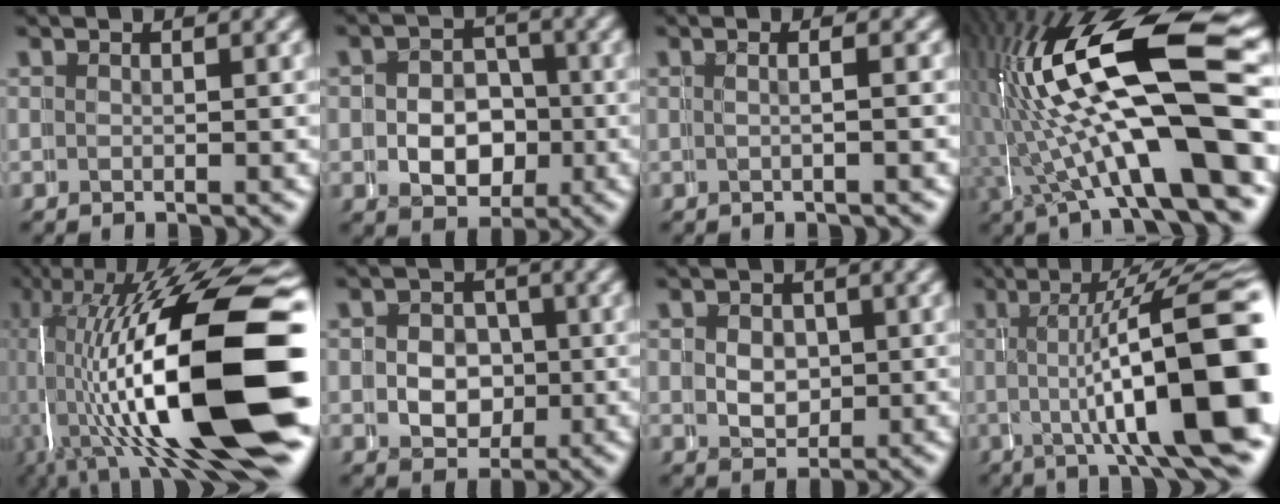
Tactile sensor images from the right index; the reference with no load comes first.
{"total": 4.5, "force": [-0.7, 4.1, 1.6], "torque": [-0.017, -0.023, -0.010]}
{"total": 0.8, "force": [-0.1, -0.1, 0.8], "torque": [-0.014, 0.002, -0.002]}
{"total": 15.1, "force": [1.6, 5.9, 13.9], "torque": [-0.255, -0.005, 0.028]}
{"total": 17.8, "force": [-1.1, 7.9, 15.9], "torque": [-0.248, -0.020, -0.002]}
{"total": 3.2, "force": [-0.2, 3.1, 0.7], "torque": [-0.007, -0.020, 0.001]}
{"total": 2.7, "force": [0.3, 2.6, 0.8], "torque": [-0.020, -0.018, 0.011]}
{"total": 12.7, "force": [-0.1, 3.9, 12.1], "torque": [-0.155, 0.003, -0.007]}